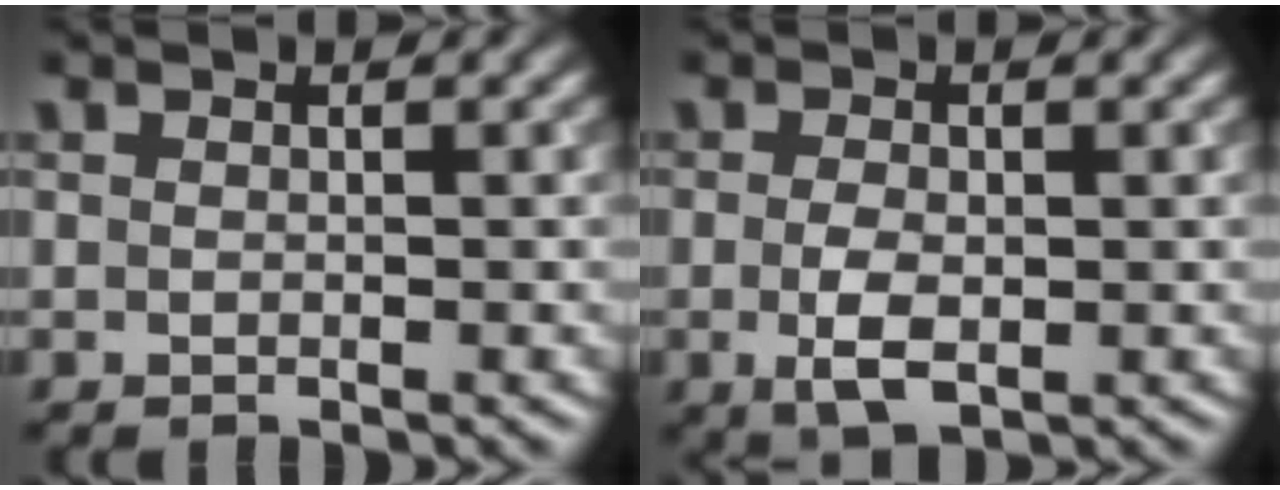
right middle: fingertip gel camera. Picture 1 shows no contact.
{"total": 3.1, "force": [-0.6, 1.5, 2.7], "torque": [-0.058, -0.008, -0.008]}